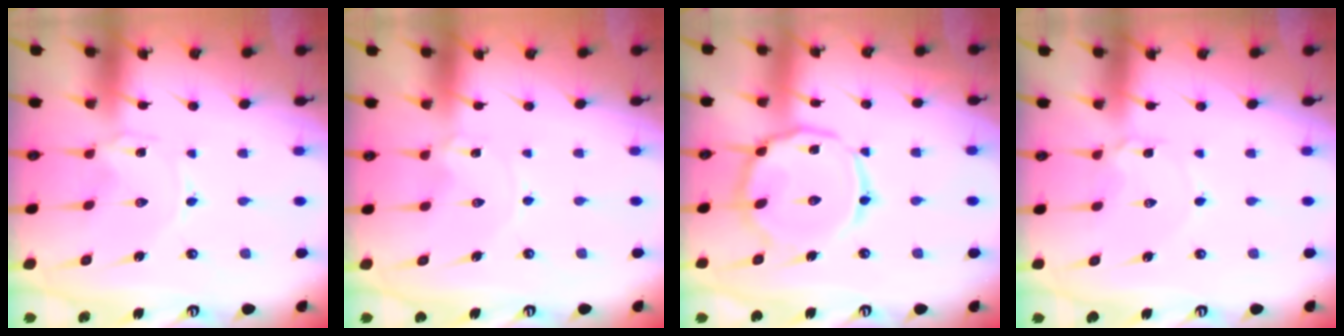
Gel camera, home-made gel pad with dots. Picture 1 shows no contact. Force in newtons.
{"total": 0.7, "press": 0.6, "slide": 0.3}
{"total": 14.3, "press": 14.3, "slide": 1.0}
{"total": 2.8, "press": 2.8, "slide": 0.3}